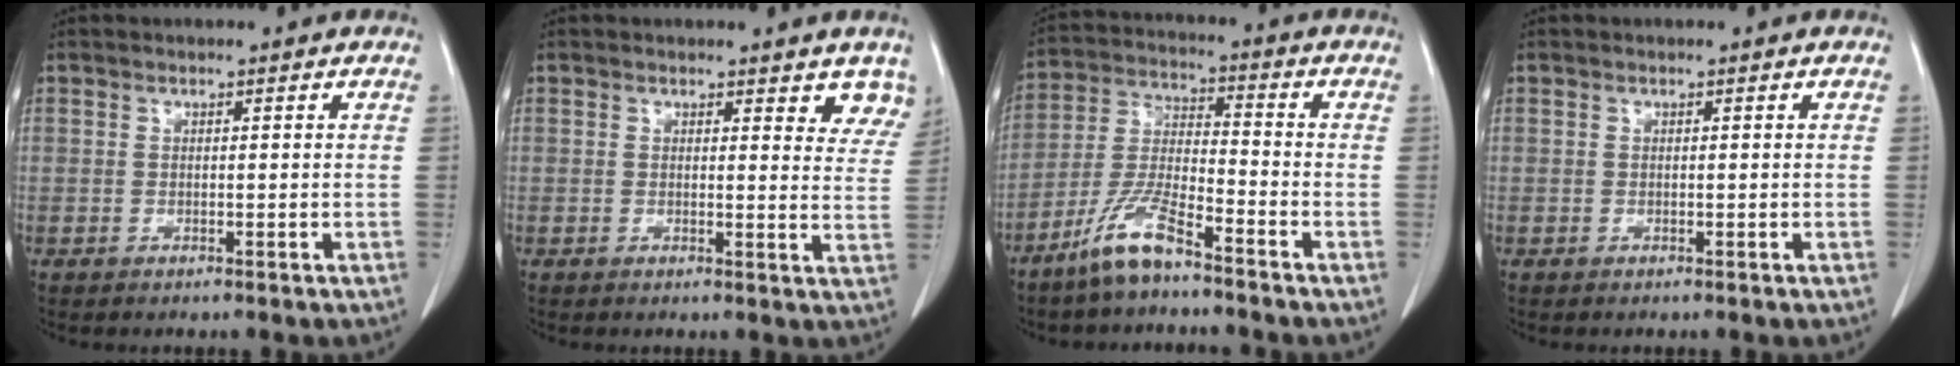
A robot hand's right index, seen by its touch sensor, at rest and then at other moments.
{"total": 5.8, "force": [4.9, 1.8, 2.4], "torque": [-0.008, -0.020, 0.038]}
{"total": 9.0, "force": [-6.6, 1.3, 6.0], "torque": [-0.135, -0.015, -0.136]}
{"total": 0.0}